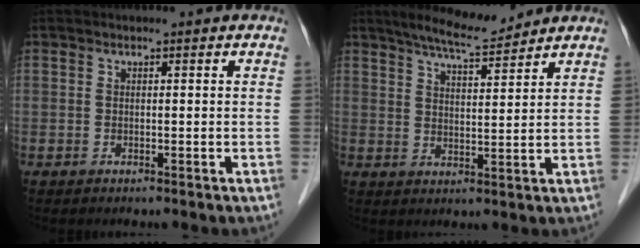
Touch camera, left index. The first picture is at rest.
{"total": 7.2, "force": [6.5, 0.5, 3.1], "torque": [-0.057, 0.004, 0.113]}